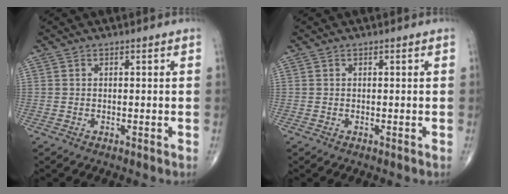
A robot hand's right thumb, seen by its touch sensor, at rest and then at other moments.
{"total": 0.0}